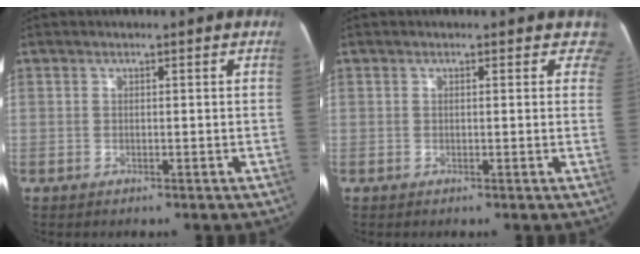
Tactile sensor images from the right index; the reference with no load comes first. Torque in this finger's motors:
{"motor_torque": [0.80, 0.72, 0.18, 0.00]}